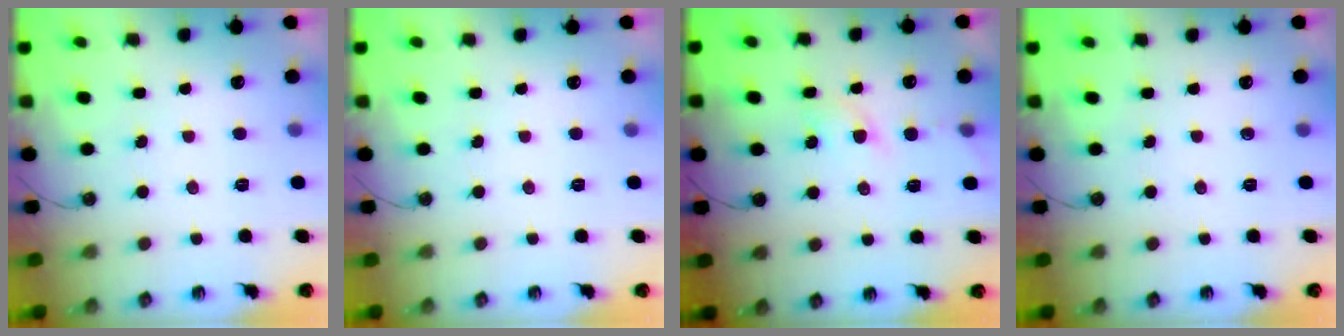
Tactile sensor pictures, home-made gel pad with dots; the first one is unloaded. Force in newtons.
{"total": 0.0}
{"total": 3.9, "press": 3.9, "slide": 0.4}
{"total": 0.0}